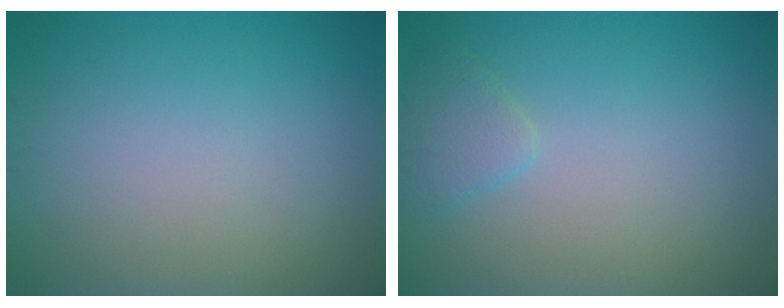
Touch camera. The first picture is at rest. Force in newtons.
{"total": 1.5, "press": 1.5, "slide": 0.2}